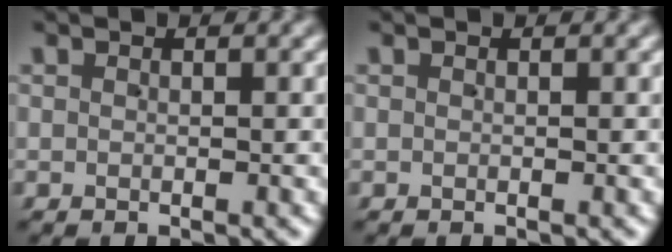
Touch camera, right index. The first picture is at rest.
{"total": 0.0}